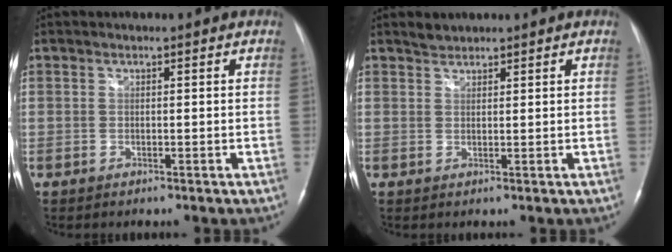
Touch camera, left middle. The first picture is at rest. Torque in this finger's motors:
{"motor_torque": [0.08, 0.01, -0.07, 0.00]}